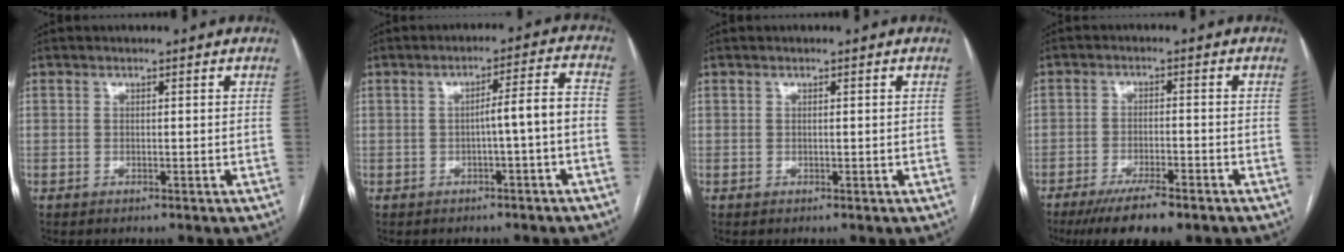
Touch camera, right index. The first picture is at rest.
{"total": 5.2, "force": [-1.3, -0.1, 5.0], "torque": [-0.066, 0.020, -0.016]}
{"total": 0.0}
{"total": 8.5, "force": [-6.2, 1.8, 5.5], "torque": [-0.088, -0.014, -0.100]}